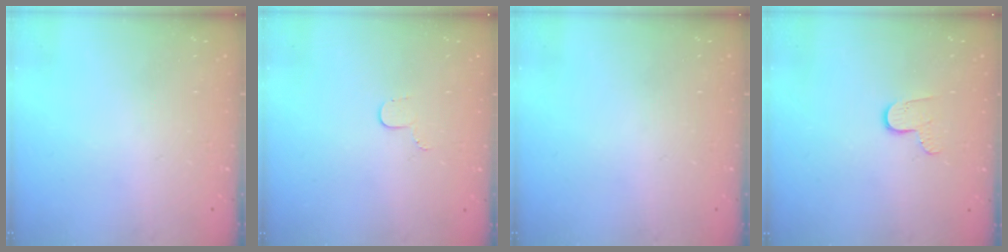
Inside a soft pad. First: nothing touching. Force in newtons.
{"total": 3.5, "press": 3.5, "slide": 0.4}
{"total": 0.0}
{"total": 5.9, "press": 5.9, "slide": 0.6}